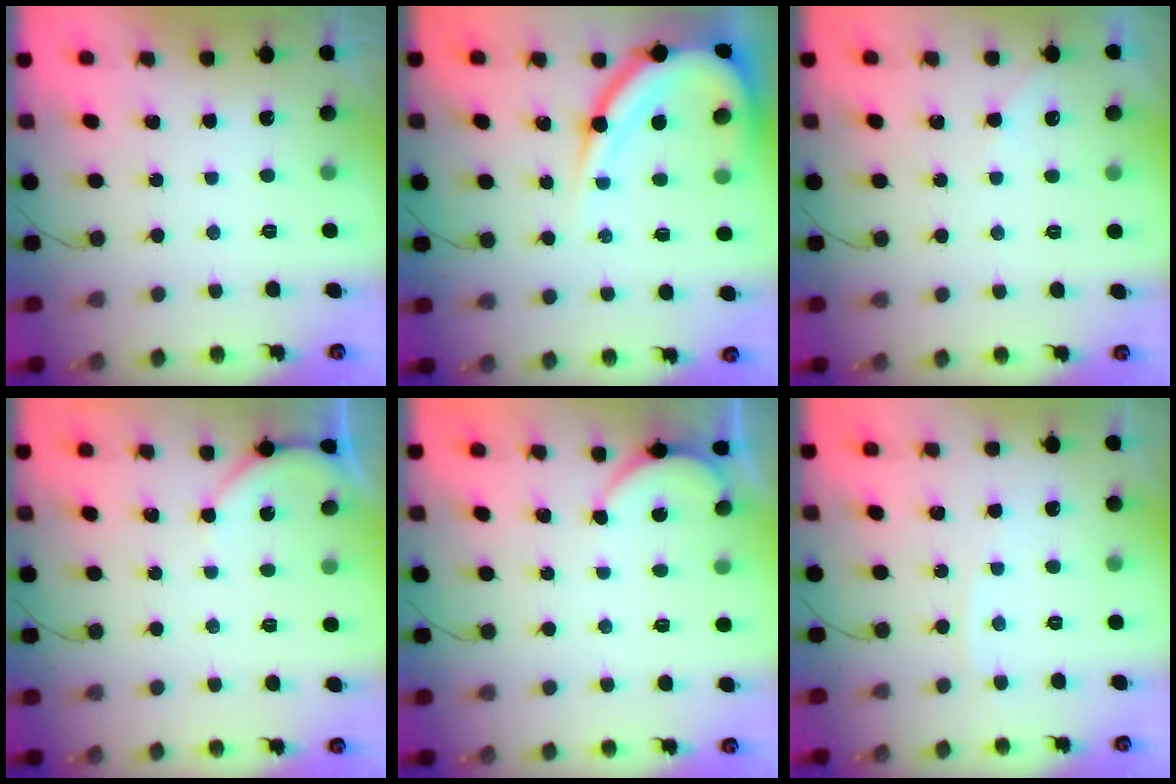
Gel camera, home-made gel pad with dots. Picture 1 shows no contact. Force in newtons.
{"total": 12.8, "press": 12.8, "slide": 1.2}
{"total": 3.1, "press": 3.1, "slide": 0.5}
{"total": 2.7, "press": 2.6, "slide": 0.6}
{"total": 2.8, "press": 2.8, "slide": 0.3}
{"total": 4.4, "press": 4.4, "slide": 0.6}